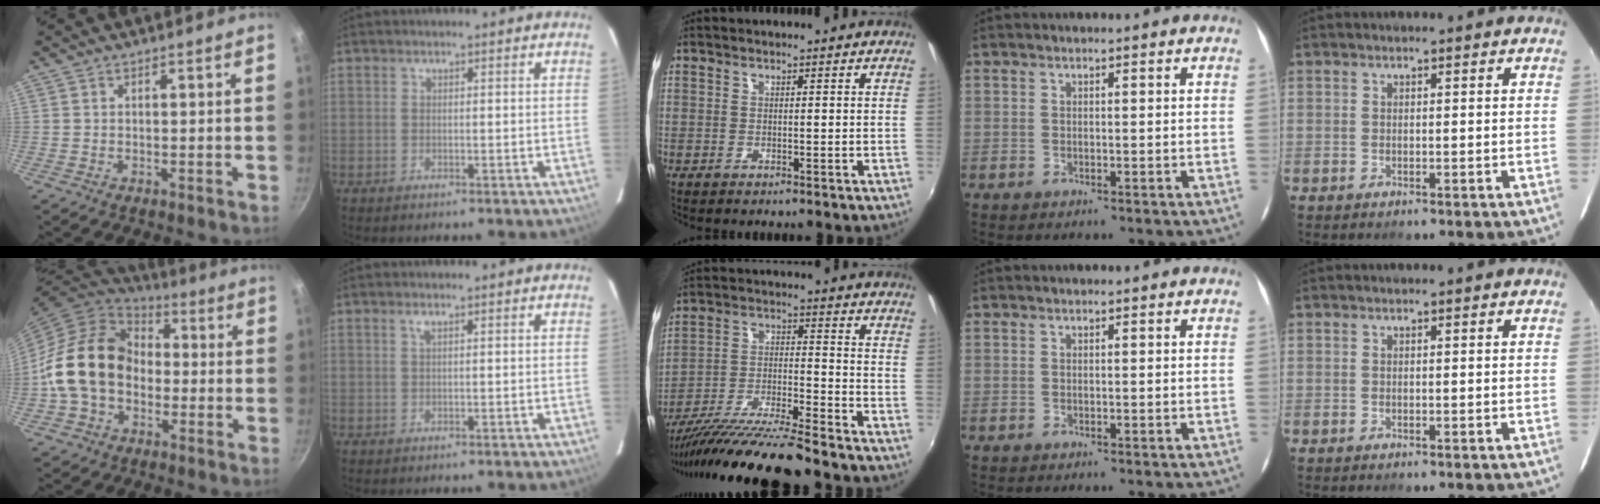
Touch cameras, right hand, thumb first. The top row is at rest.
{"thumb": {"total": 17.5, "force": [-1.7, 13.5, 10.9], "torque": [-0.166, 0.044, -0.041]}, "index": {"total": 0.7, "force": [0.4, -0.1, 0.6], "torque": [-0.011, 0.003, 0.006]}, "middle": {"total": 16.8, "force": [-14.6, -0.1, 8.4], "torque": [-0.165, -0.039, -0.254]}}